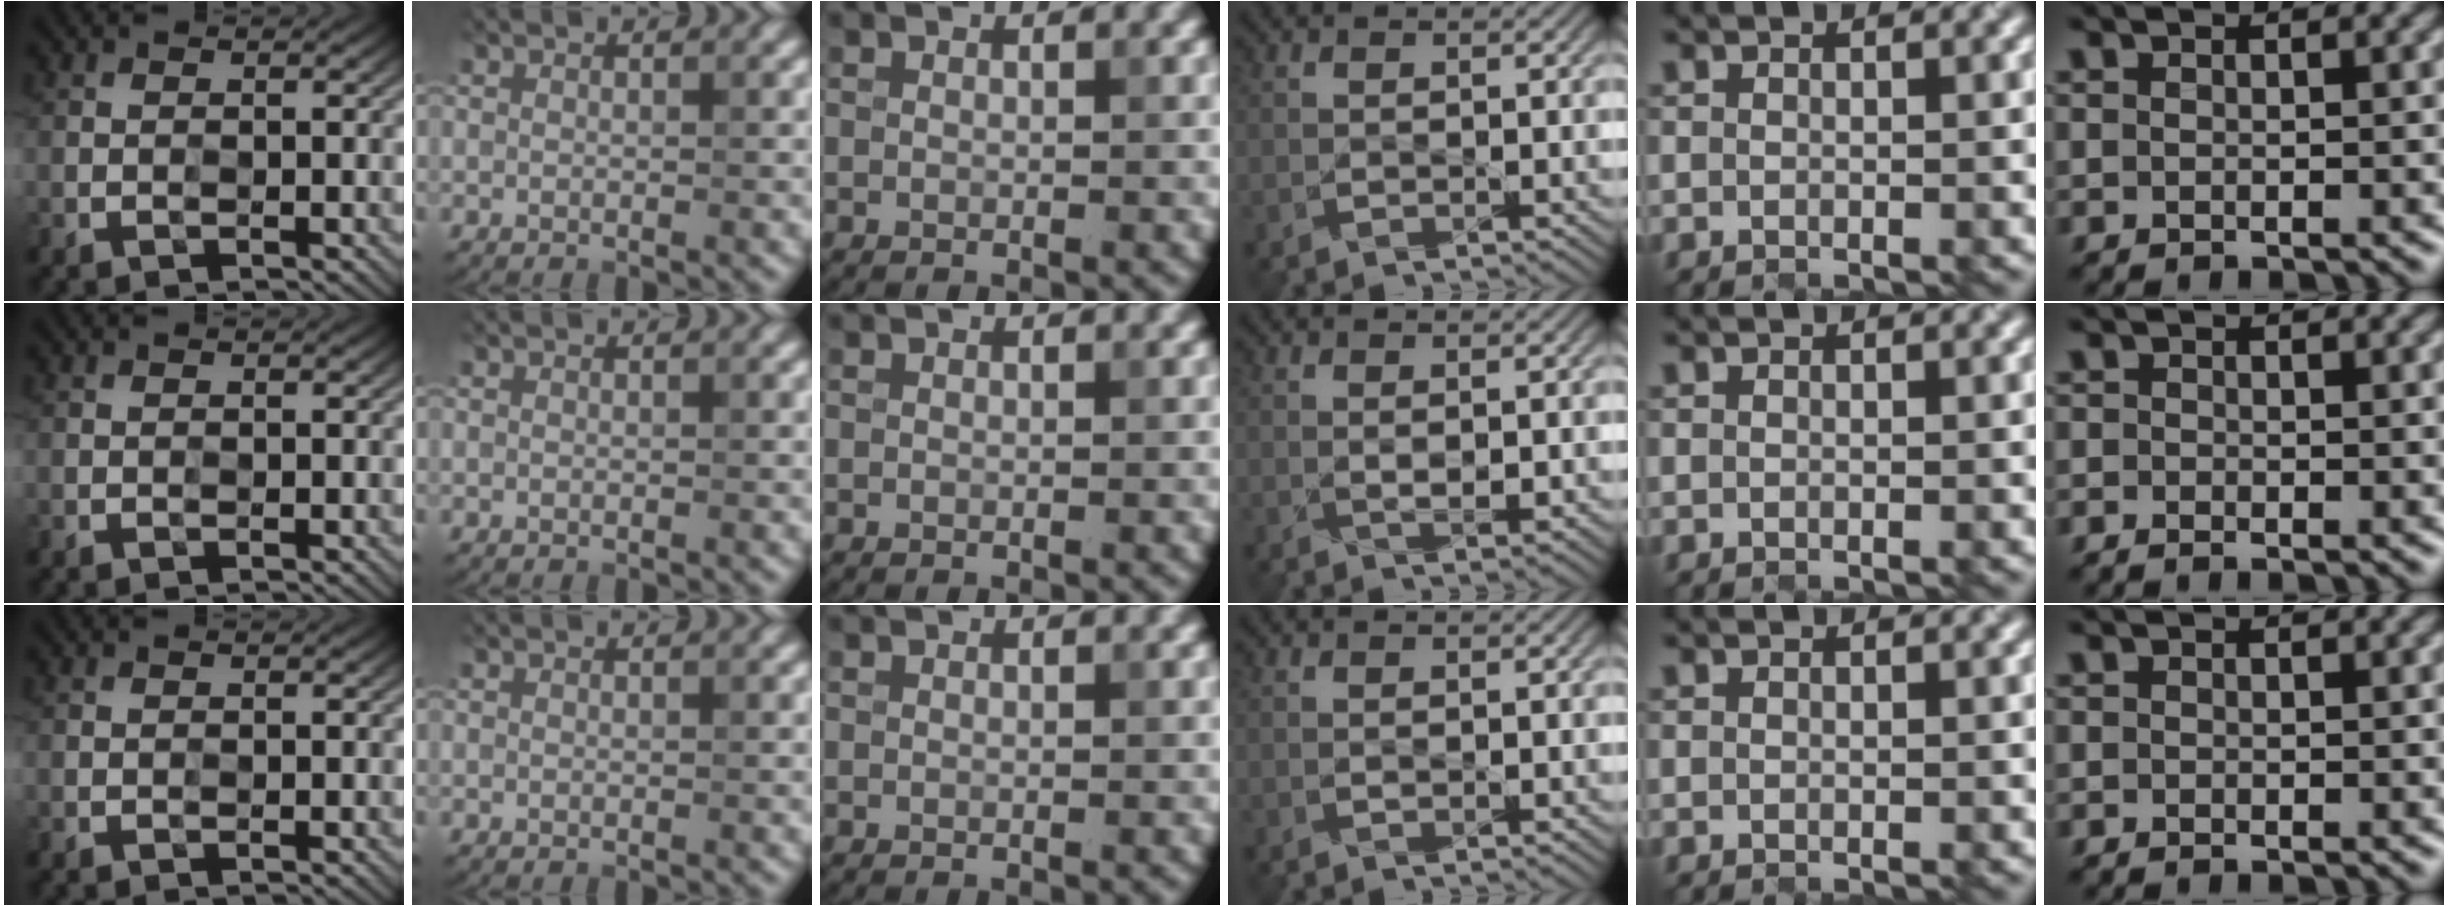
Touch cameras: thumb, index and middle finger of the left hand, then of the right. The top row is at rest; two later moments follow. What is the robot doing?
{"motion": "close", "object": "egg carton"}